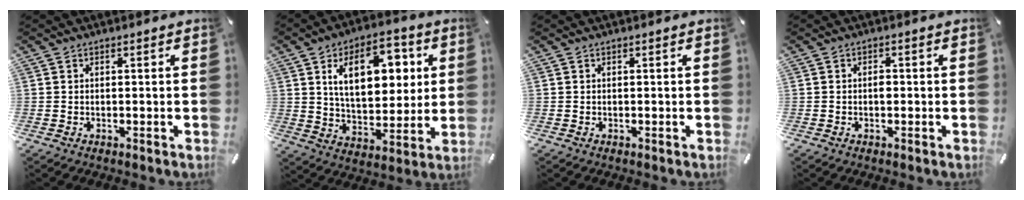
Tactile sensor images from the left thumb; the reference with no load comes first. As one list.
[{"total": 16.6, "force": [6.0, 9.7, 12.1], "torque": [-0.185, -0.001, 0.102]}, {"total": 0.0}, {"total": 1.5, "force": [-0.2, 0.9, 1.2], "torque": [-0.024, 0.003, -0.006]}]